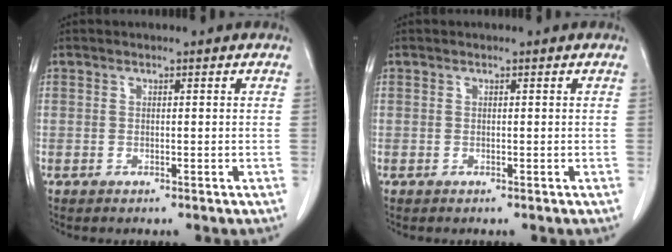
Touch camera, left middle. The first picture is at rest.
{"total": 0.0}